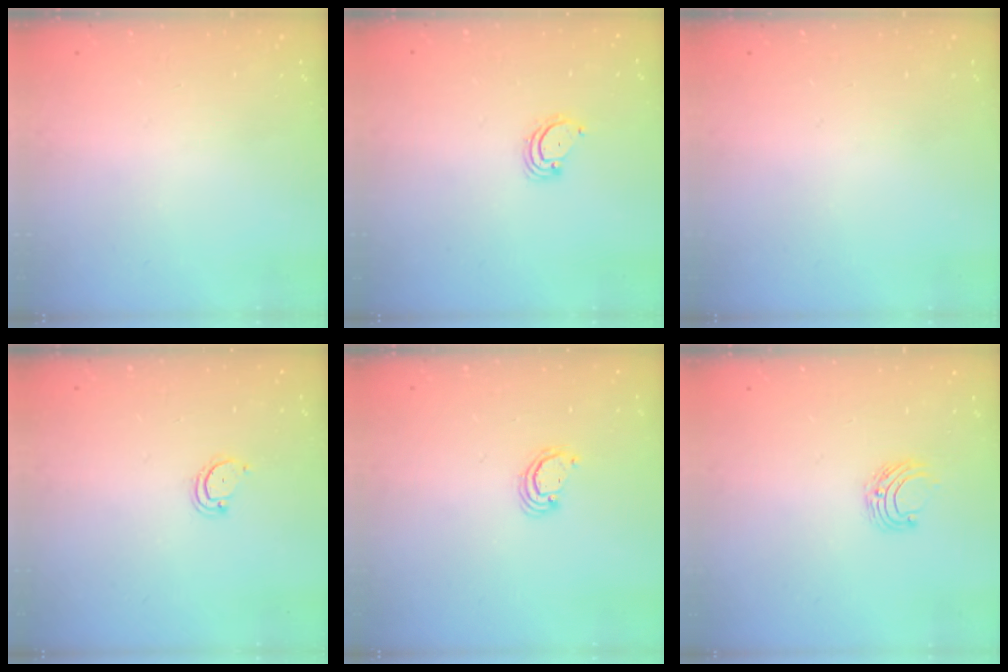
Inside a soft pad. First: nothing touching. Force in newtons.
{"total": 2.8, "press": 2.8, "slide": 0.3}
{"total": 0.0}
{"total": 2.3, "press": 2.3, "slide": 0.2}
{"total": 2.5, "press": 2.5, "slide": 0.2}
{"total": 5.6, "press": 5.6, "slide": 0.5}